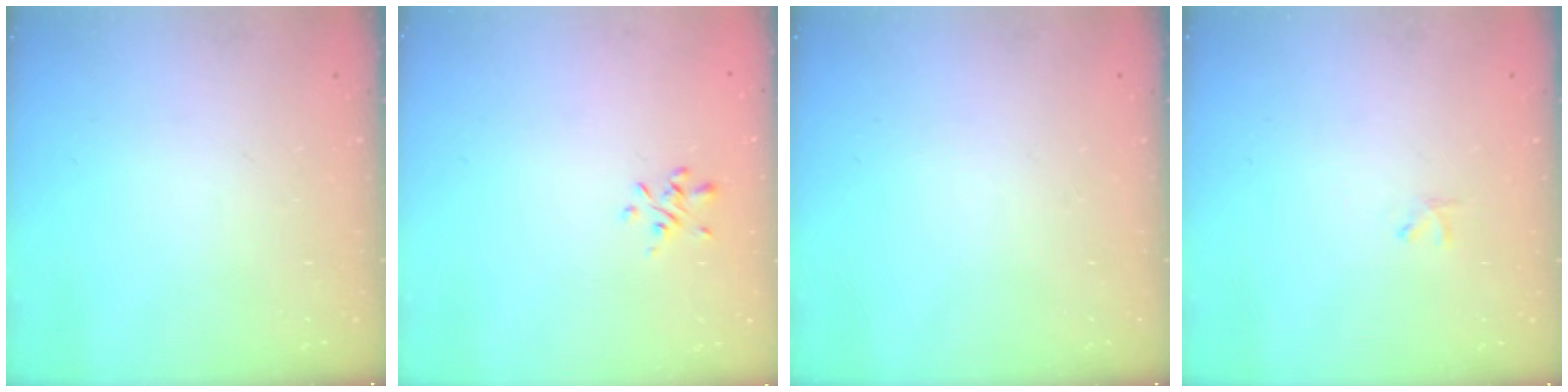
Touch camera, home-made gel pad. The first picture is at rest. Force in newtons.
{"total": 1.0, "press": 0.8, "slide": 0.5}
{"total": 0.0}
{"total": 0.0}